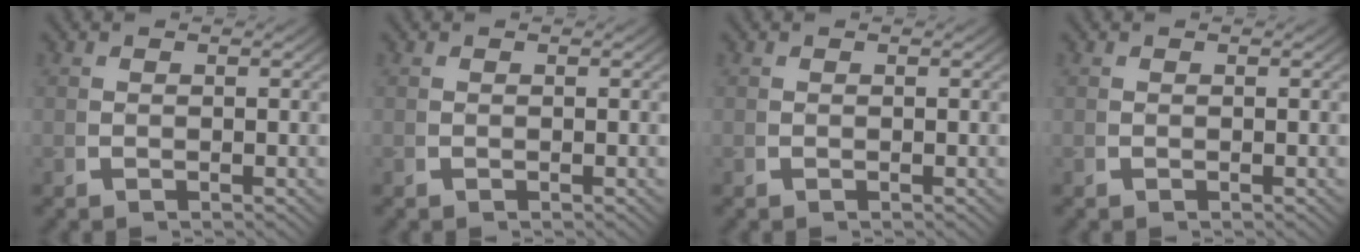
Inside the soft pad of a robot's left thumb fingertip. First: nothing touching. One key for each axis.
{"total": 0.0}
{"total": 0.0}
{"total": 0.0}